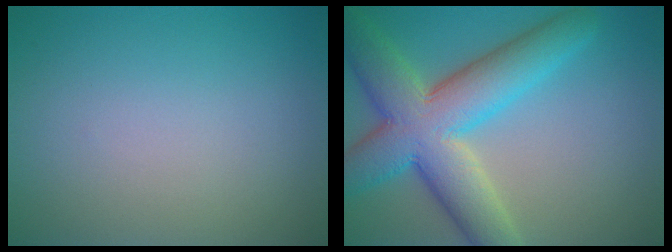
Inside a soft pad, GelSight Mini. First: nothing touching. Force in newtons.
{"total": 10.1, "press": 10.1, "slide": 0.5}